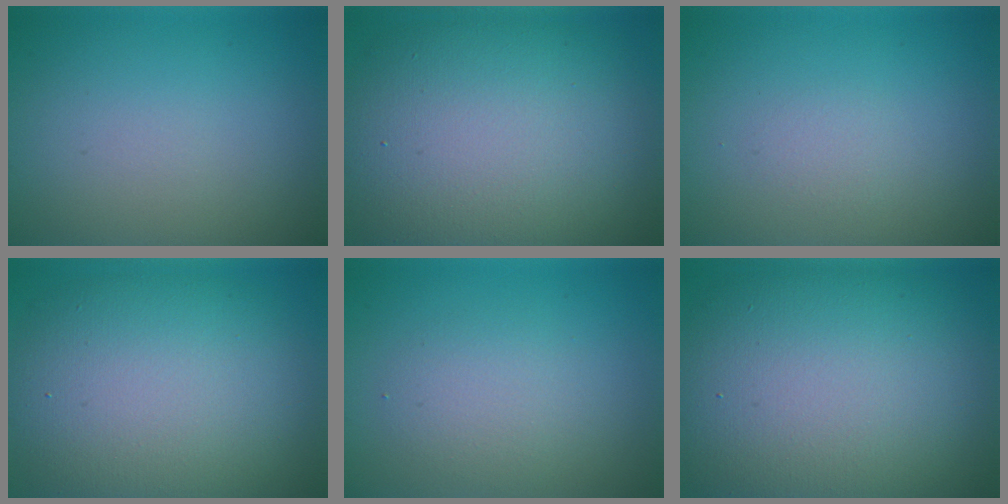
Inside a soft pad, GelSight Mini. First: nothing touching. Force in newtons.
{"total": 13.5, "press": 13.4, "slide": 0.7}
{"total": 0.9, "press": 0.9, "slide": 0.1}
{"total": 11.6, "press": 11.6, "slide": 0.9}
{"total": 2.4, "press": 2.4, "slide": 0.3}
{"total": 15.3, "press": 15.3, "slide": 0.8}